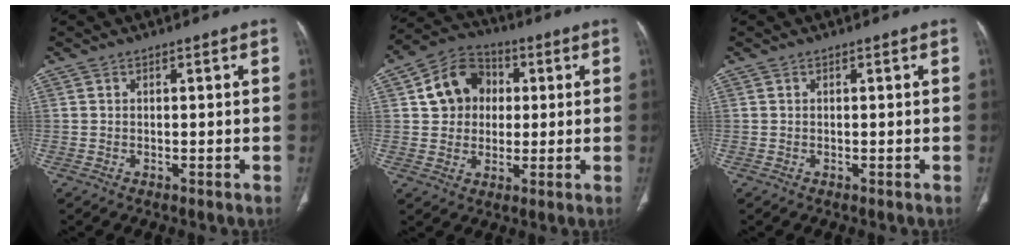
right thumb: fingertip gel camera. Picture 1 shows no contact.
{"total": 11.1, "force": [2.1, 9.5, 5.5], "torque": [-0.060, 0.010, 0.027]}
{"total": 0.0}